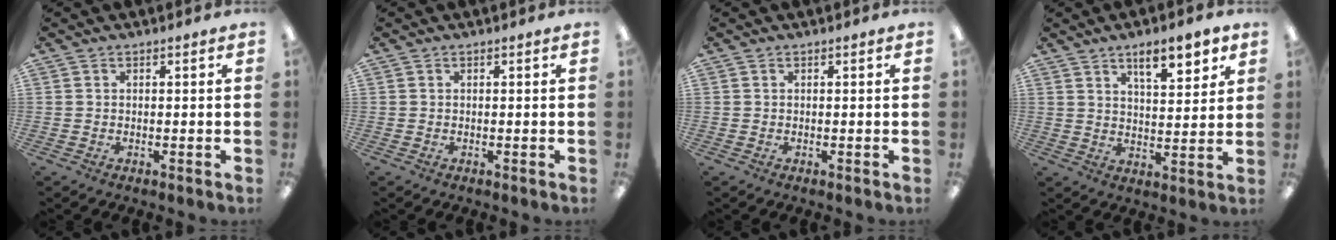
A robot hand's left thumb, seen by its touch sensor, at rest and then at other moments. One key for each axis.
{"total": 0.0}
{"total": 0.0}
{"total": 9.4, "fx": 6.0, "fy": 3.5, "fz": 6.3, "tx": -0.081, "ty": -0.028, "tz": 0.097}